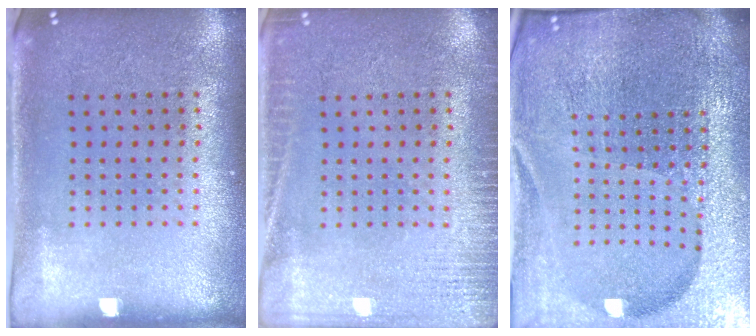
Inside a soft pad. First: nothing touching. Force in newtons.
{"total": 2.9, "press": 2.9, "slide": 0.4}
{"total": 6.1, "press": 5.4, "slide": 2.9}